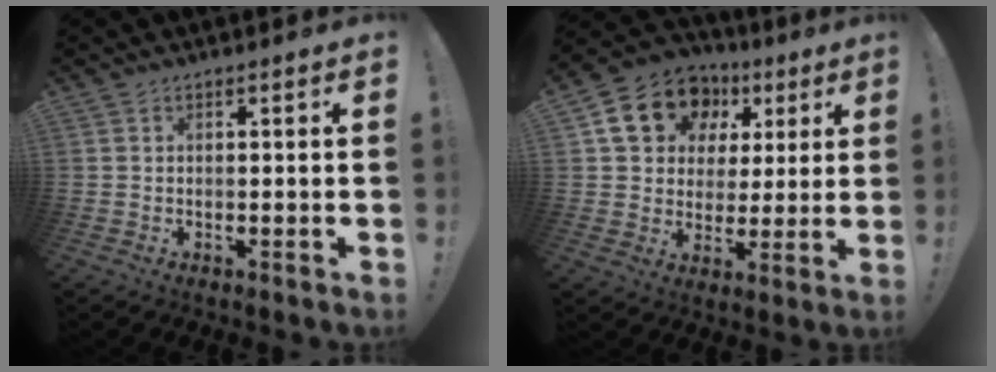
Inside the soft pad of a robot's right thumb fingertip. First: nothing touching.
{"total": 16.5, "force": [7.1, 12.8, 7.8], "torque": [-0.119, -0.021, 0.143]}